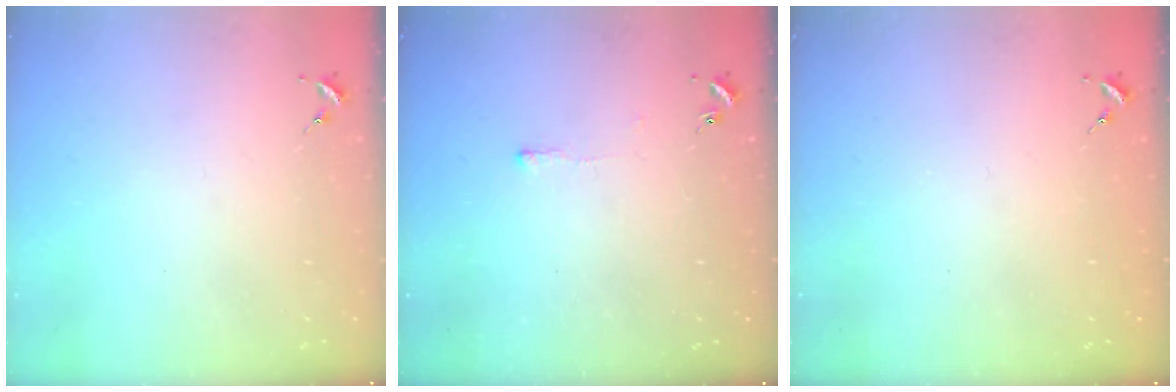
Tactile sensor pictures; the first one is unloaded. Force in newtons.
{"total": 2.4, "press": 2.4, "slide": 0.5}
{"total": 0.7, "press": 0.7, "slide": 0.0}